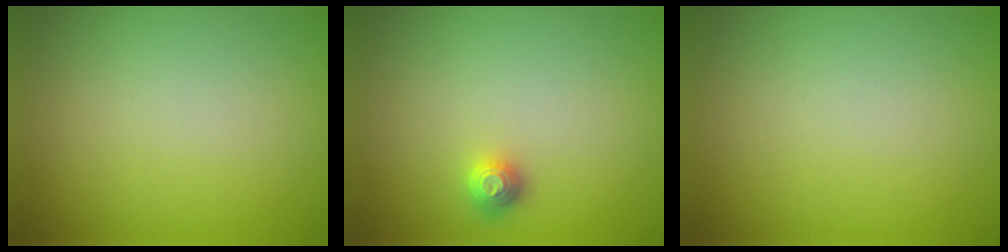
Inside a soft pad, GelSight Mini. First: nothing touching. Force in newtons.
{"total": 1.4, "press": 1.2, "slide": 0.5}
{"total": 0.0}